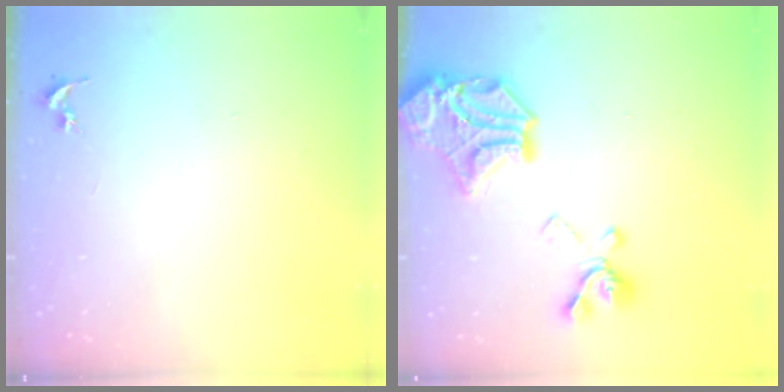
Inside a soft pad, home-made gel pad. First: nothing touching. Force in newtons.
{"total": 23.2, "press": 23.0, "slide": 2.9}